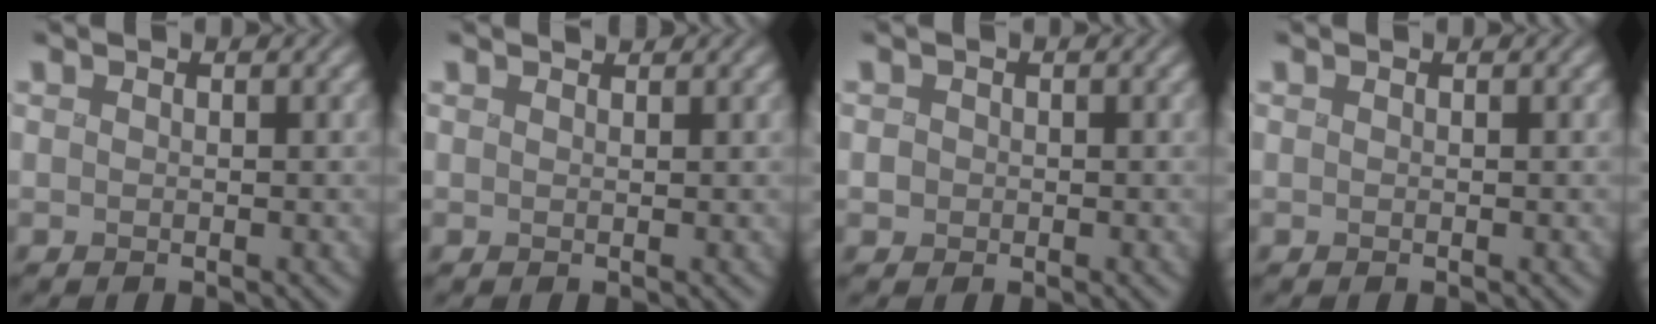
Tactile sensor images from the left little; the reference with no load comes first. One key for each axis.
{"total": 0.8, "fx": 0.8, "fy": 0.1, "fz": 0.1, "tx": -0.002, "ty": 0.003, "tz": 0.012}
{"total": 0.8, "fx": -0.3, "fy": 0.7, "fz": 0.0, "tx": 0.002, "ty": -0.001, "tz": -0.001}
{"total": 0.0}